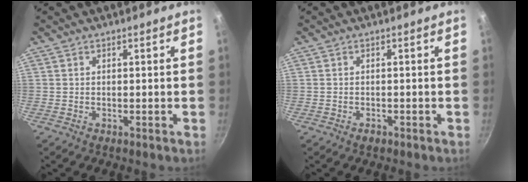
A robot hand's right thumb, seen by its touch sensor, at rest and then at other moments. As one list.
[{"total": 1.2, "force": [-0.8, 0.7, 0.6], "torque": [-0.011, 0.005, -0.011]}]